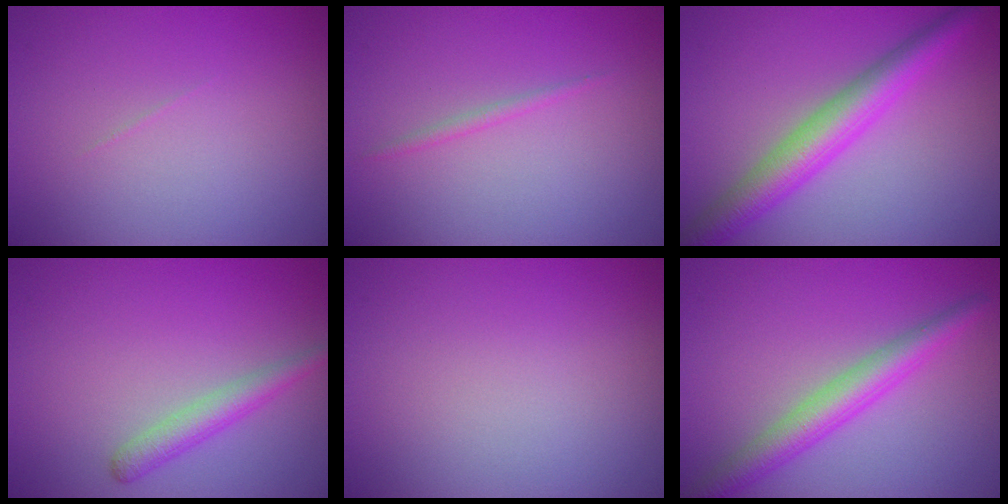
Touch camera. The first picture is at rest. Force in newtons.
{"total": 0.8, "press": 0.8, "slide": 0.1}
{"total": 5.1, "press": 5.1, "slide": 0.2}
{"total": 2.3, "press": 2.3, "slide": 0.0}
{"total": 0.0}
{"total": 4.0, "press": 4.0, "slide": 0.0}